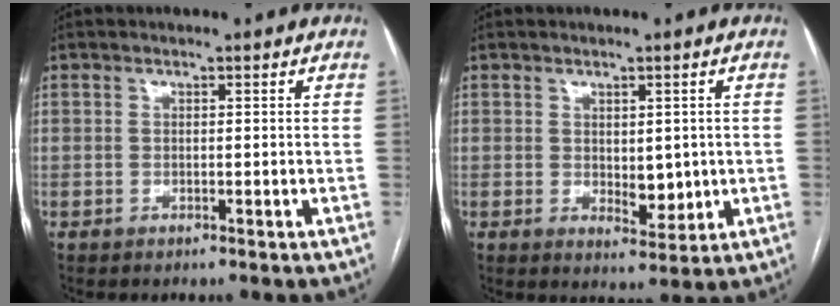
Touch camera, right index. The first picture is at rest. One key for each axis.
{"total": 4.6, "fx": 0.0, "fy": 2.3, "fz": 4.0, "tx": -0.055, "ty": -0.006, "tz": 0.010}